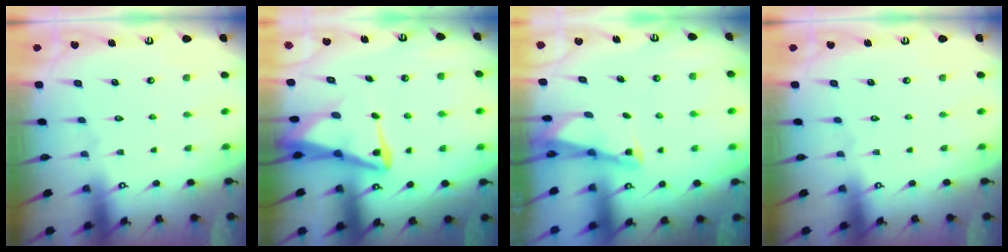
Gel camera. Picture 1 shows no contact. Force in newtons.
{"total": 7.9, "press": 7.8, "slide": 1.0}
{"total": 2.2, "press": 2.2, "slide": 0.3}
{"total": 0.0}